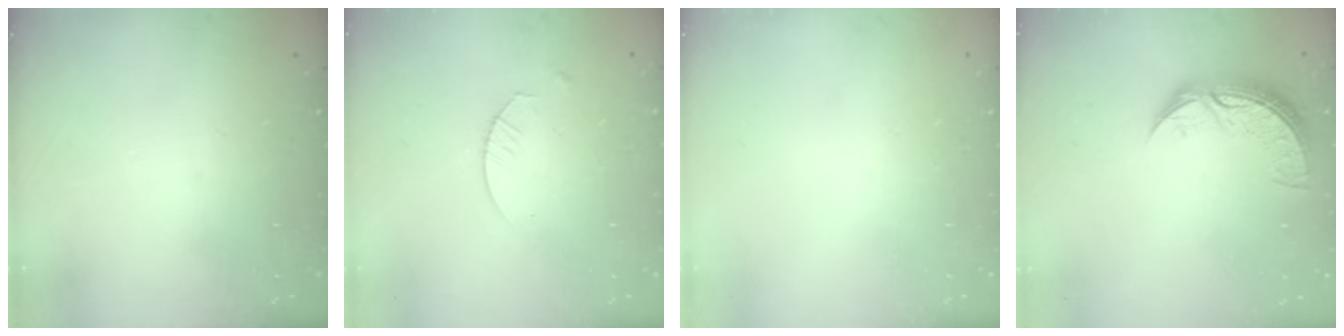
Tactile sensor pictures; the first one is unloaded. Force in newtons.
{"total": 2.4, "press": 2.4, "slide": 0.3}
{"total": 0.0}
{"total": 7.9, "press": 7.9, "slide": 0.6}